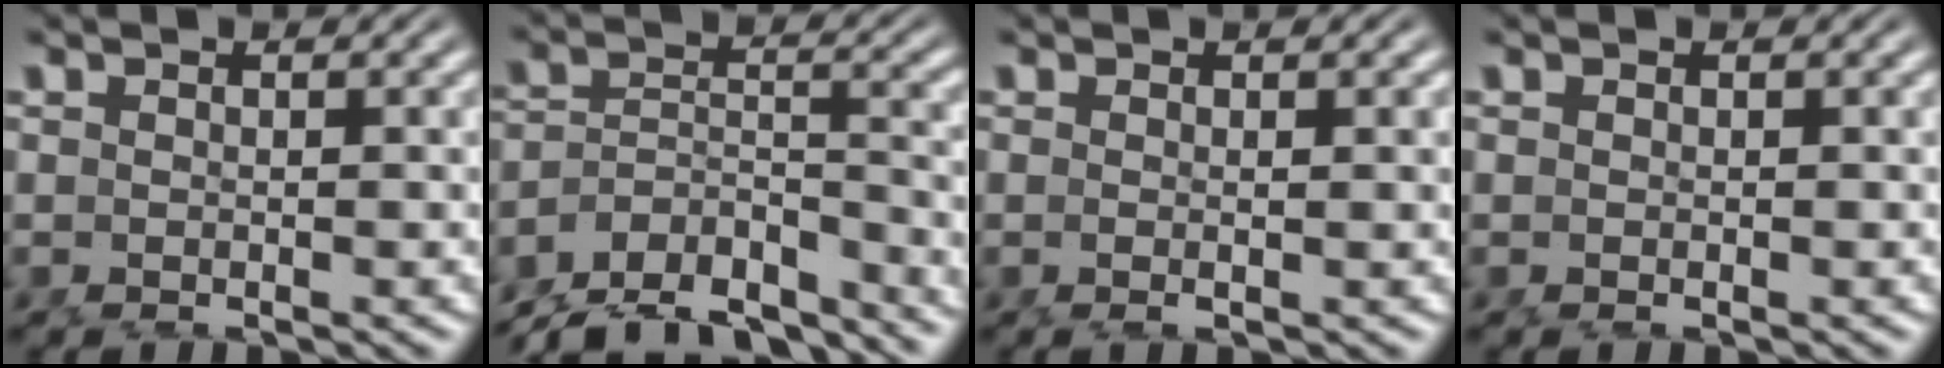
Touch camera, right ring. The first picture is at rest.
{"total": 11.0, "force": [-8.7, 5.7, 3.6], "torque": [-0.070, -0.039, -0.140]}
{"total": 1.4, "force": [-0.1, -1.0, 1.0], "torque": [-0.009, 0.002, -0.003]}
{"total": 0.0}